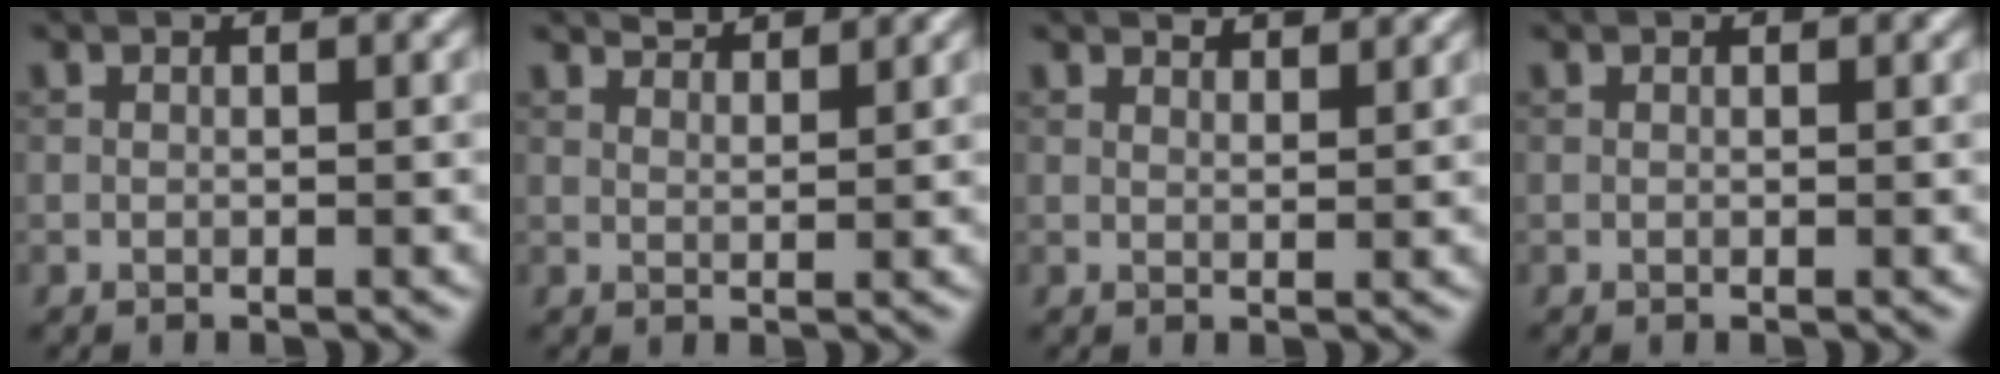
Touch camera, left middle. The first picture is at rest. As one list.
[{"total": 2.4, "force": [2.4, 0.2, 0.5], "torque": [-0.008, 0.000, 0.034]}, {"total": 2.1, "force": [2.1, 0.3, 0.5], "torque": [-0.014, 0.000, 0.029]}, {"total": 0.0}]